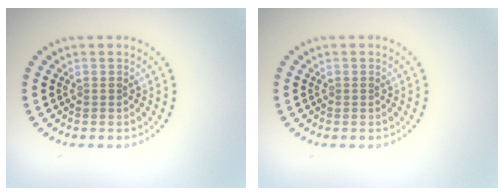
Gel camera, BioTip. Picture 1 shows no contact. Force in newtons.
{"total": 0.0}